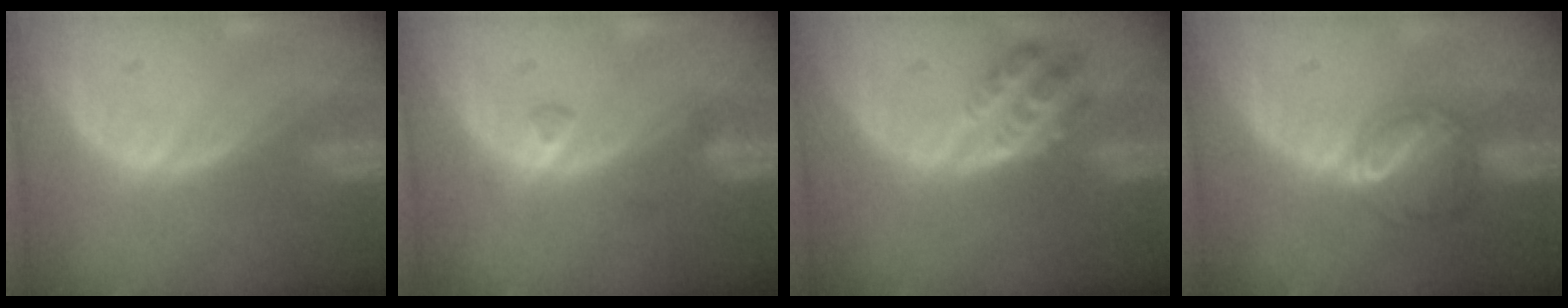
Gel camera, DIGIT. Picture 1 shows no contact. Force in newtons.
{"total": 1.5, "press": 1.5, "slide": 0.1}
{"total": 4.4, "press": 4.2, "slide": 1.3}
{"total": 6.3, "press": 5.6, "slide": 3.0}